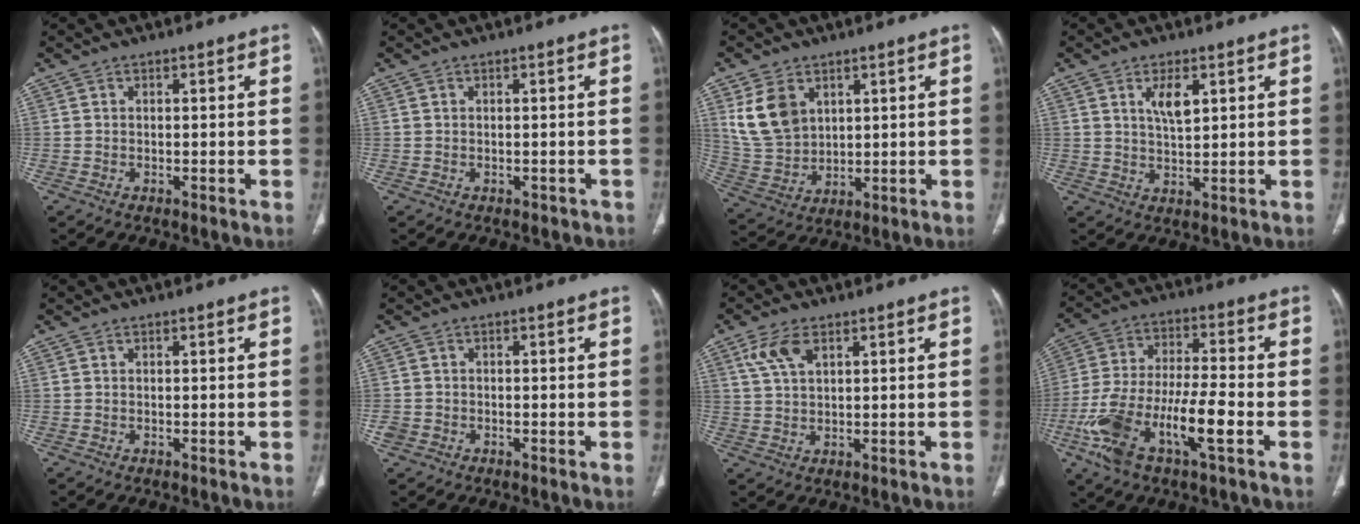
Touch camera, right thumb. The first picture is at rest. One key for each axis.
{"total": 0.9, "fx": -0.3, "fy": 0.9, "fz": 0.2, "tx": -0.002, "ty": 0.011, "tz": 0.003}
{"total": 10.3, "fx": 4.4, "fy": 7.3, "fz": 5.8, "tx": -0.098, "ty": -0.016, "tz": 0.106}
{"total": 4.9, "fx": 2.1, "fy": 2.1, "fz": 3.9, "tx": -0.065, "ty": -0.016, "tz": 0.040}
{"total": 0.0}
{"total": 1.9, "fx": -0.9, "fy": 1.6, "fz": 0.5, "tx": -0.010, "ty": 0.007, "tz": -0.018}
{"total": 5.5, "fx": 2.7, "fy": 2.8, "fz": 3.9, "tx": -0.083, "ty": -0.001, "tz": 0.059}
{"total": 17.0, "fx": -6.4, "fy": 5.1, "fz": 14.9, "tx": -0.311, "ty": 0.025, "tz": -0.117}